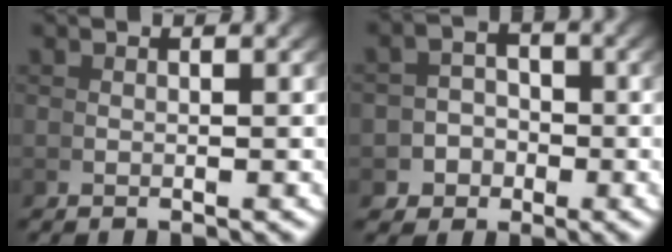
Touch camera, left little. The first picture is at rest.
{"total": 5.2, "force": [-2.1, 4.5, 1.6], "torque": [-0.022, -0.015, -0.038]}